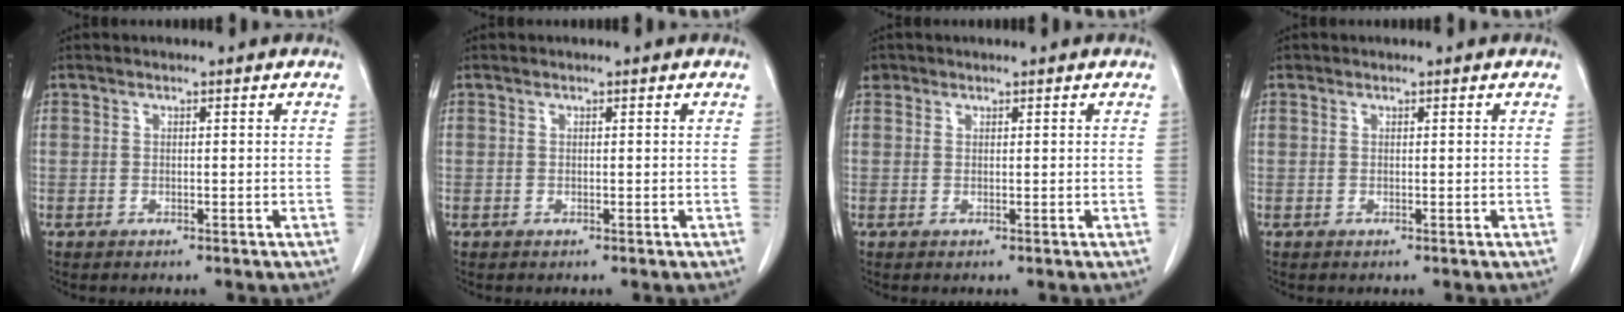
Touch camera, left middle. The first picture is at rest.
{"total": 0.0}
{"total": 1.1, "force": [0.7, 0.9, 0.1], "torque": [0.006, 0.008, 0.008]}
{"total": 0.0}